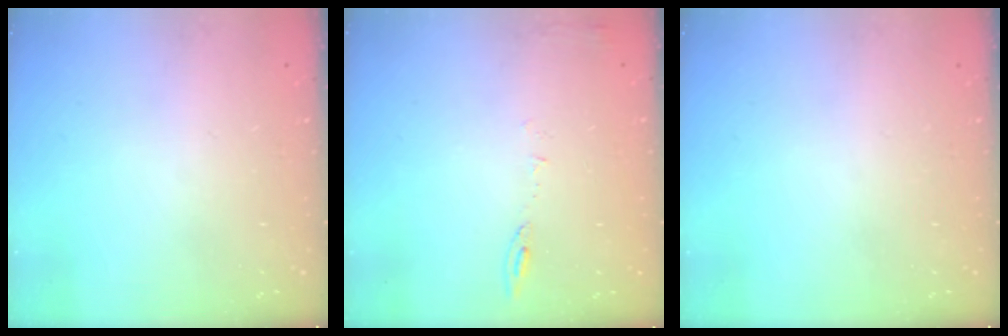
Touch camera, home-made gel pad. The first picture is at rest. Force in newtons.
{"total": 6.2, "press": 6.2, "slide": 0.9}
{"total": 0.0}